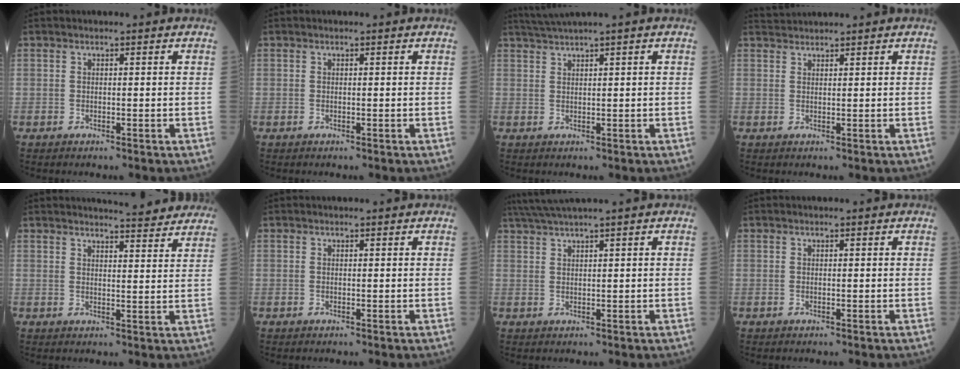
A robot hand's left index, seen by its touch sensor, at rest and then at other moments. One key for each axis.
{"total": 0.0}
{"total": 2.7, "fx": 2.1, "fy": -1.1, "fz": 1.2, "tx": -0.031, "ty": 0.009, "tz": 0.049}
{"total": 1.8, "fx": 1.8, "fy": -0.4, "fz": -0.3, "tx": -0.003, "ty": 0.016, "tz": 0.045}
{"total": 8.0, "fx": 7.7, "fy": 0.6, "fz": 2.1, "tx": -0.026, "ty": -0.009, "tz": 0.079}
{"total": 0.0}
{"total": 3.7, "fx": 2.9, "fy": -1.2, "fz": 1.9, "tx": -0.047, "ty": 0.012, "tz": 0.065}
{"total": 0.0}